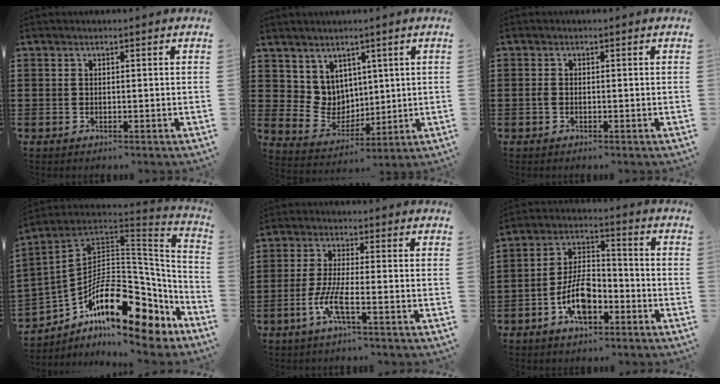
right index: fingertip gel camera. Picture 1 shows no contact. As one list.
[{"total": 5.9, "force": [3.5, 4.8, 0.5], "torque": [-0.040, -0.014, 0.072]}, {"total": 0.8, "force": [-0.3, 0.4, 0.6], "torque": [-0.018, -0.003, -0.009]}, {"total": 15.9, "force": [-7.1, 8.3, 11.5], "torque": [-0.179, 0.006, -0.121]}, {"total": 5.7, "force": [-2.6, 0.7, 5.1], "torque": [-0.118, -0.015, -0.055]}, {"total": 8.6, "force": [-4.0, 4.2, 6.4], "torque": [-0.135, 0.007, -0.075]}]